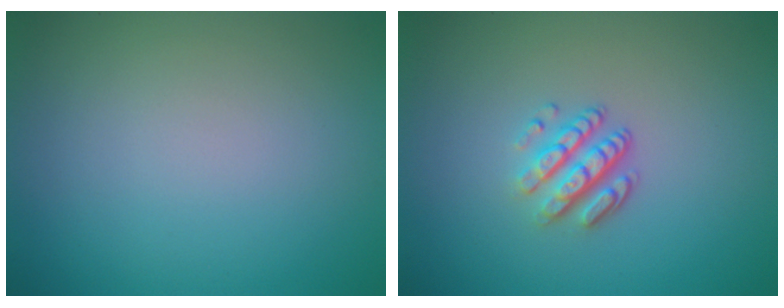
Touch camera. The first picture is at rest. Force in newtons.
{"total": 3.4, "press": 2.4, "slide": 2.4}